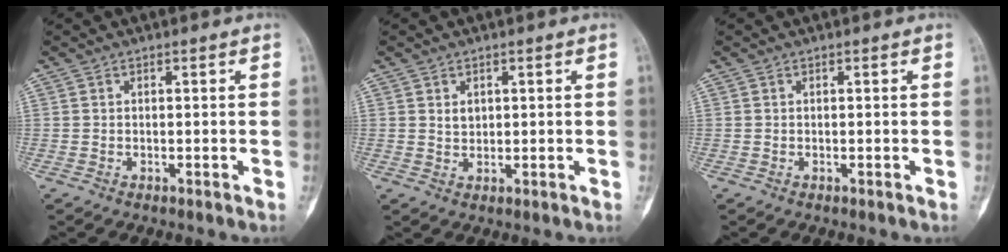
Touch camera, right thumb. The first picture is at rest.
{"total": 1.9, "force": [0.7, 1.4, 1.0], "torque": [-0.009, -0.005, 0.015]}
{"total": 0.0}